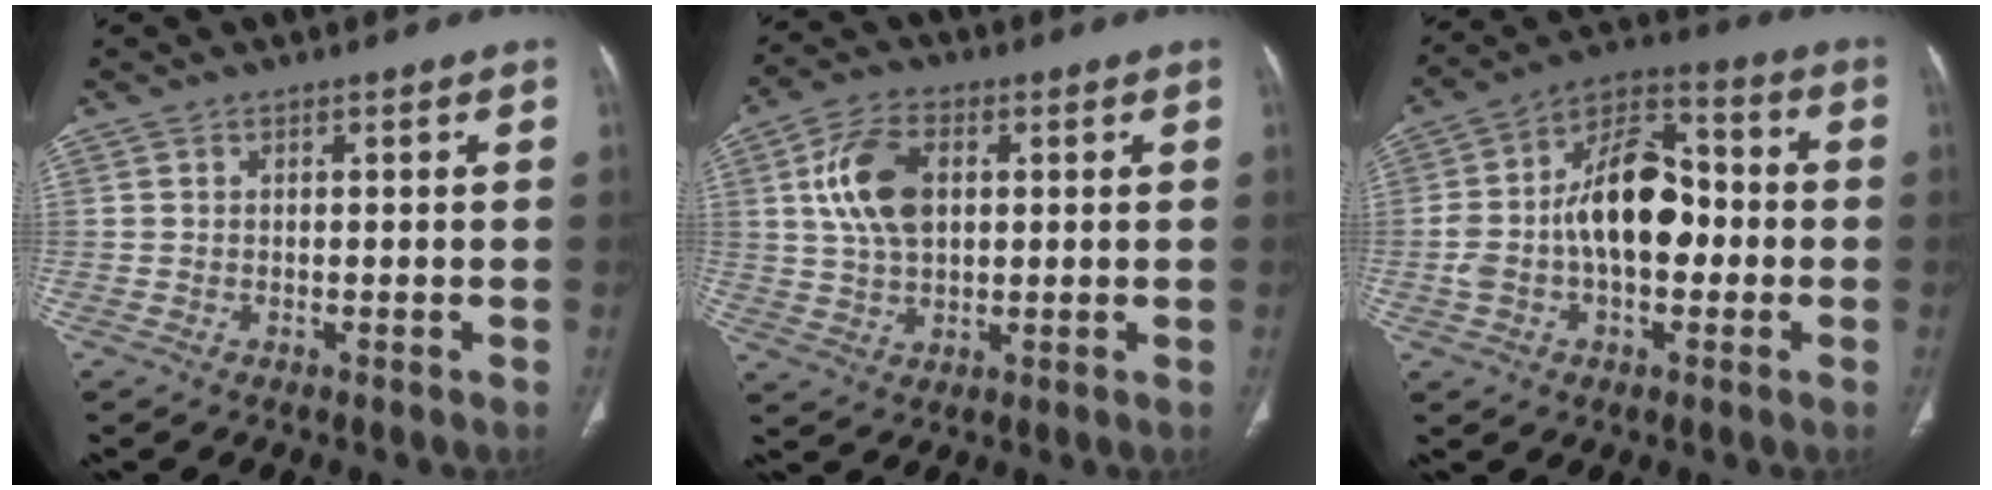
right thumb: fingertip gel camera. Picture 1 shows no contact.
{"total": 10.8, "force": [2.4, 6.6, 8.2], "torque": [-0.151, 0.004, 0.046]}
{"total": 17.4, "force": [-1.1, 10.2, 14.0], "torque": [-0.229, 0.047, -0.024]}